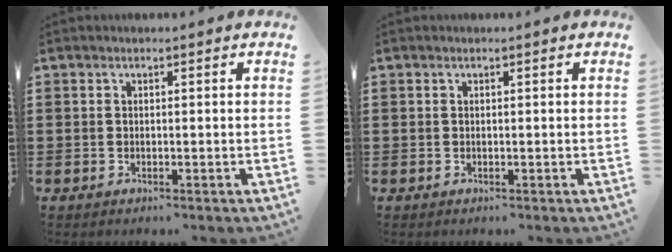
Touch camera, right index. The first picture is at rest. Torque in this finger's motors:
{"motor_torque": [0.05, 0.20, -0.04, 0.02]}